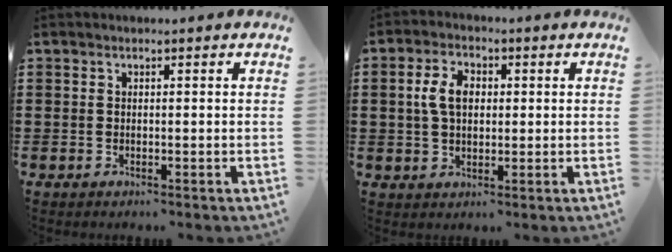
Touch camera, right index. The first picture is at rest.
{"total": 5.2, "force": [0.7, 3.3, 4.0], "torque": [-0.094, 0.013, 0.007]}